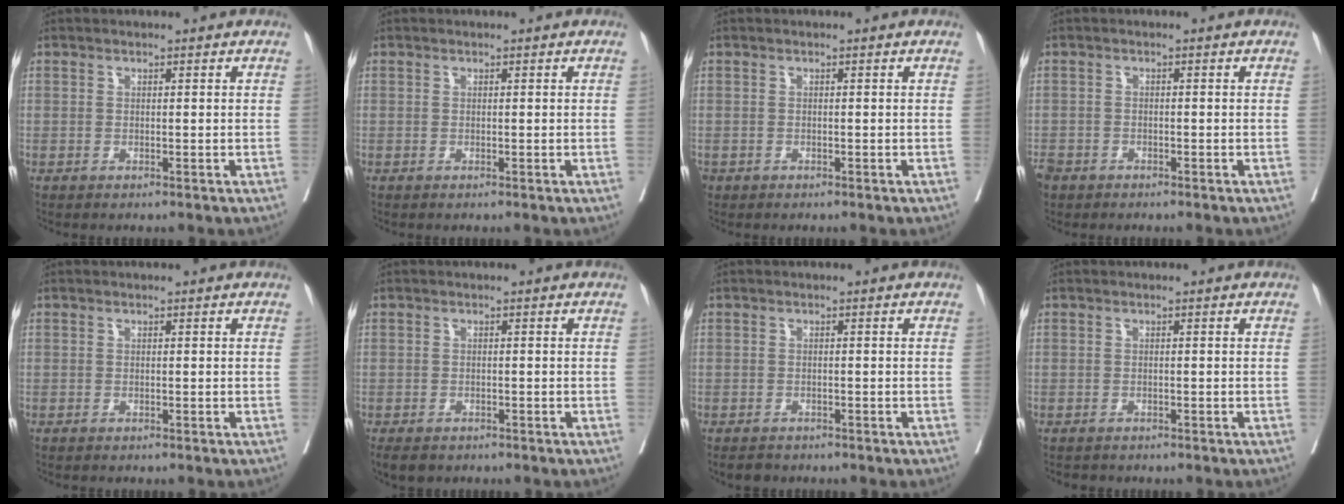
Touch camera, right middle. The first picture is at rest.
{"total": 0.0}
{"total": 0.7, "force": [-0.4, 0.5, 0.1], "torque": [-0.008, 0.002, -0.007]}
{"total": 3.9, "force": [-2.9, 2.6, 0.9], "torque": [-0.022, 0.000, -0.054]}
{"total": 0.0}
{"total": 3.6, "force": [-2.7, 1.8, 1.4], "torque": [-0.019, -0.006, -0.039]}
{"total": 2.0, "force": [-1.7, 1.0, 0.3], "torque": [-0.009, -0.002, -0.027]}
{"total": 1.4, "force": [-1.3, 0.6, 0.1], "torque": [-0.008, -0.003, -0.022]}